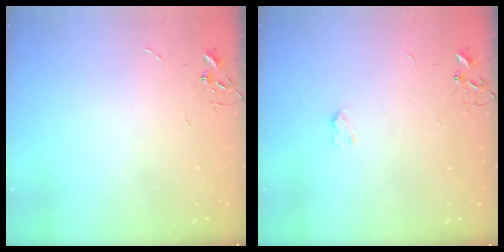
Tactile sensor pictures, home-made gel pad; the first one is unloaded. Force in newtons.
{"total": 2.6, "press": 2.6, "slide": 0.5}